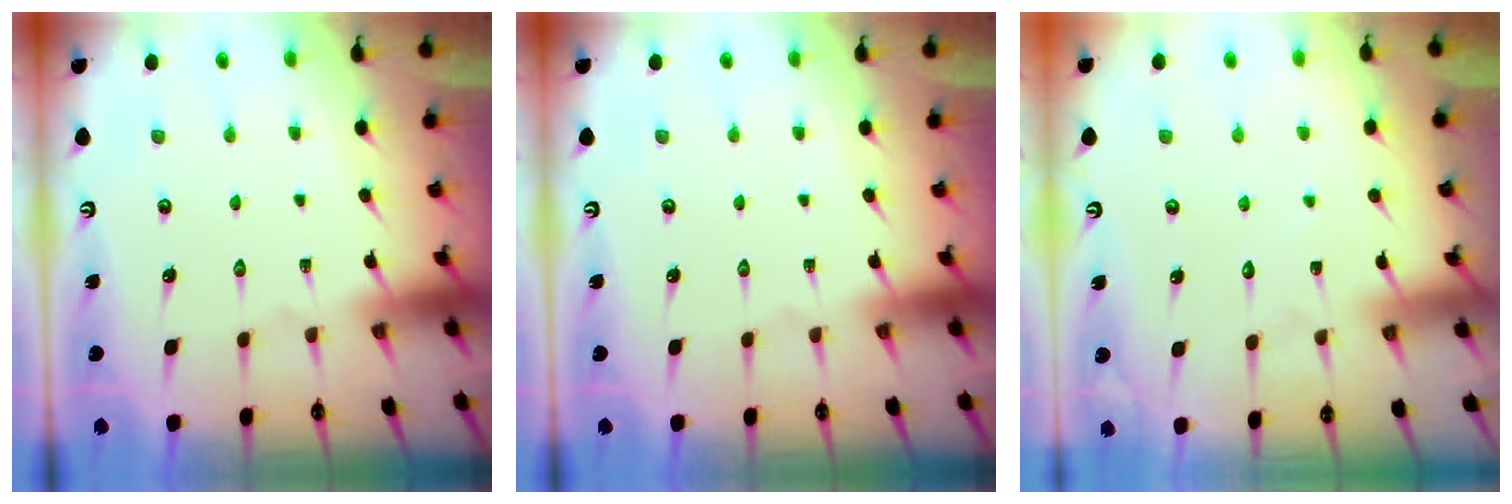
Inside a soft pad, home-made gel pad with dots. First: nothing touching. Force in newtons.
{"total": 0.0}
{"total": 3.4, "press": 3.4, "slide": 0.4}